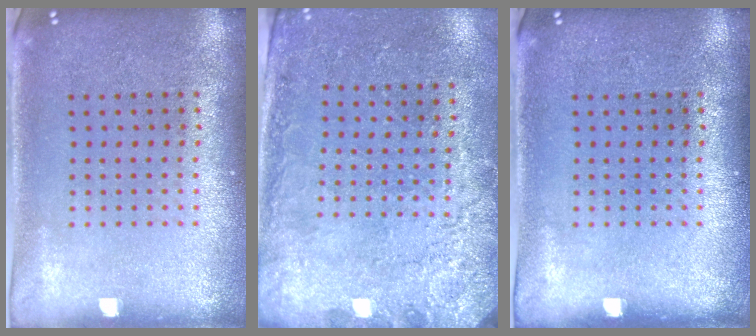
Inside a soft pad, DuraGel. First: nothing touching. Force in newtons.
{"total": 2.6, "press": 2.3, "slide": 1.2}
{"total": 0.0}